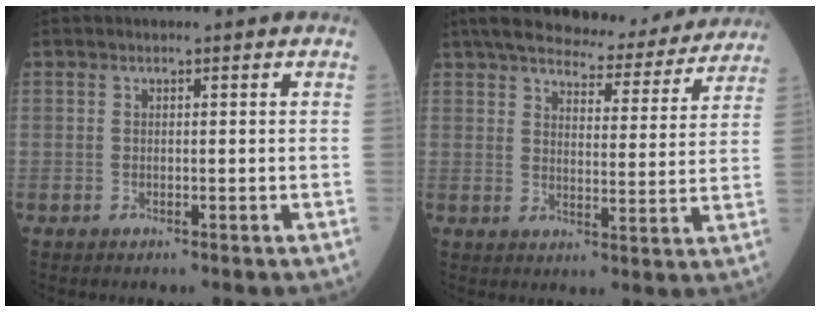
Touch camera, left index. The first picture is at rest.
{"total": 19.8, "force": [17.7, 4.4, 7.6], "torque": [-0.106, 0.005, 0.226]}